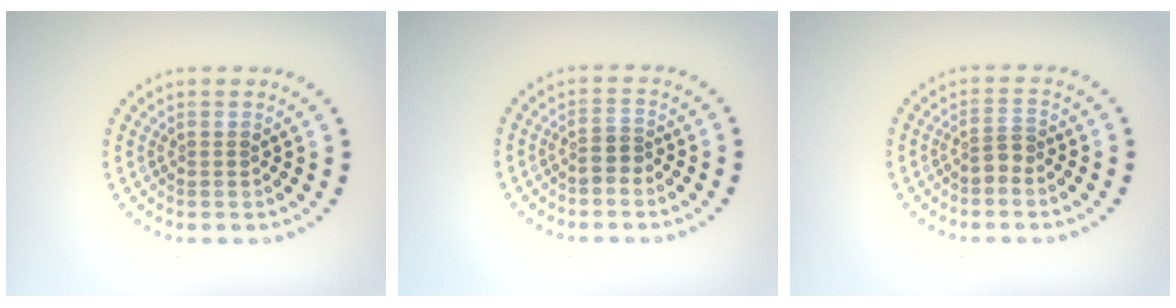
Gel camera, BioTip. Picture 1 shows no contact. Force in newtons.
{"total": 1.6, "press": 1.5, "slide": 0.7}
{"total": 1.6, "press": 1.3, "slide": 1.0}